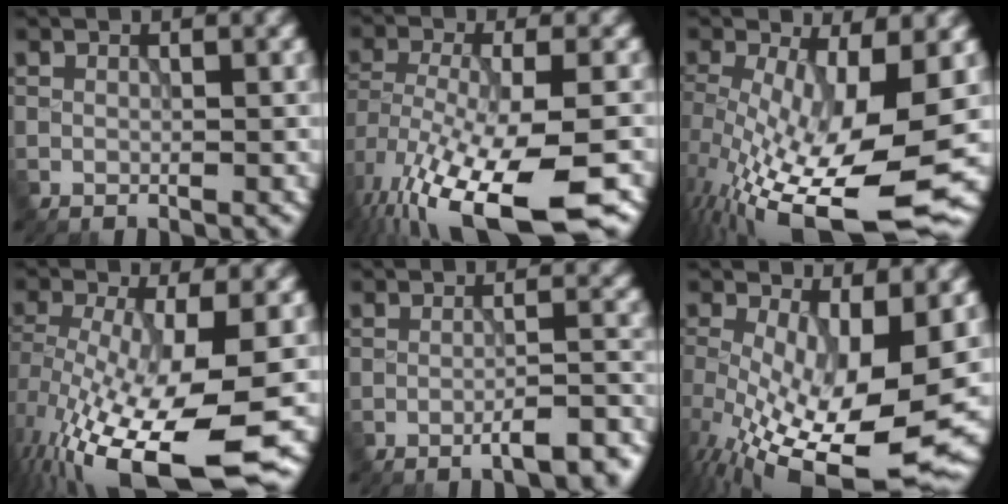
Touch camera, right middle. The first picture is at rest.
{"total": 14.5, "force": [-8.7, 5.1, 10.4], "torque": [-0.220, -0.047, -0.121]}
{"total": 14.4, "force": [-3.4, 5.1, 13.1], "torque": [-0.243, -0.039, -0.042]}
{"total": 13.6, "force": [-5.8, 4.5, 11.4], "torque": [-0.228, -0.034, -0.087]}
{"total": 5.5, "force": [-3.7, 1.3, 3.8], "torque": [-0.049, 0.012, -0.048]}
{"total": 13.7, "force": [-2.1, 5.2, 12.4], "torque": [-0.209, -0.033, -0.020]}